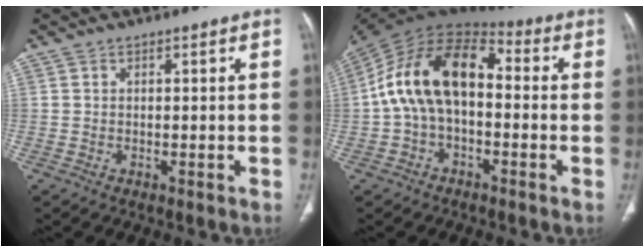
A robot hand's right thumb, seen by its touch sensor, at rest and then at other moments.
{"total": 16.7, "force": [-0.2, 10.2, 13.3], "torque": [-0.227, 0.049, -0.015]}